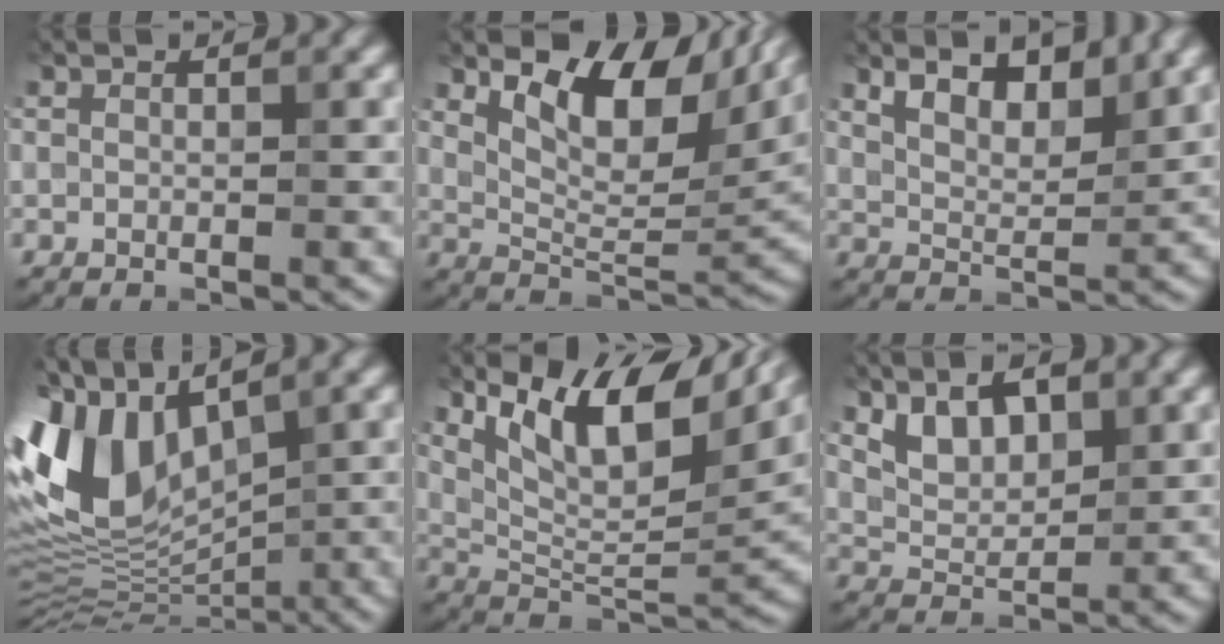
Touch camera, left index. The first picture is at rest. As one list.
[{"total": 10.6, "force": [4.7, 5.3, 7.9], "torque": [-0.122, -0.007, 0.087]}, {"total": 5.5, "force": [3.7, 2.0, 3.6], "torque": [-0.061, 0.005, 0.052]}, {"total": 12.5, "force": [1.5, 6.7, 10.5], "torque": [-0.225, 0.009, 0.032]}, {"total": 12.0, "force": [6.6, 4.5, 9.0], "torque": [-0.147, 0.006, 0.123]}, {"total": 4.2, "force": [2.1, 2.4, 2.8], "torque": [-0.056, -0.002, 0.036]}]